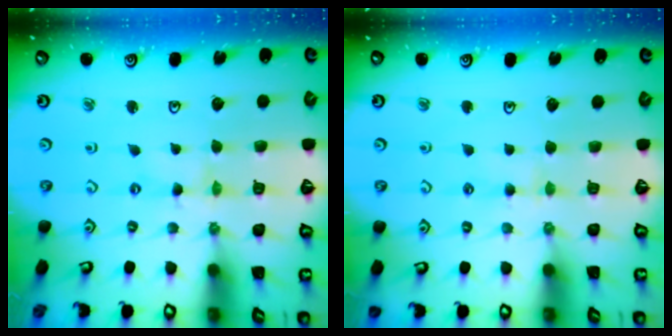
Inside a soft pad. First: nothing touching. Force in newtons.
{"total": 2.9, "press": 2.8, "slide": 0.6}